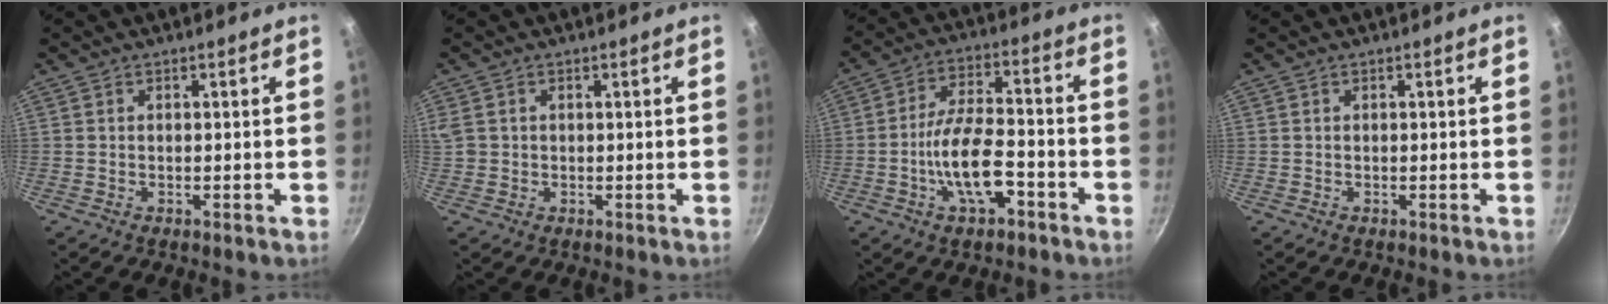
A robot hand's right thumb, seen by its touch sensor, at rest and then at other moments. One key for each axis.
{"total": 3.4, "fx": 0.6, "fy": 2.8, "fz": 1.8, "tx": -0.052, "ty": 0.009, "tz": 0.023}
{"total": 11.1, "fx": -3.8, "fy": 4.8, "fz": 9.3, "tx": -0.173, "ty": 0.034, "tz": -0.070}
{"total": 0.0}